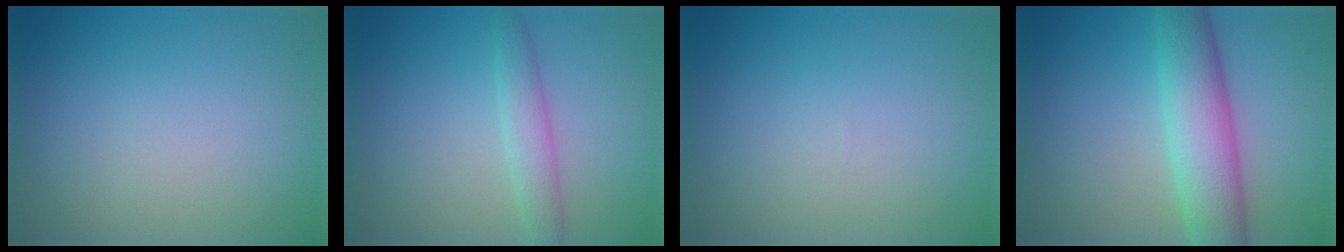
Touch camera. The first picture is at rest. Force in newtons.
{"total": 2.2, "press": 2.2, "slide": 0.1}
{"total": 0.0}
{"total": 6.3, "press": 6.3, "slide": 0.2}